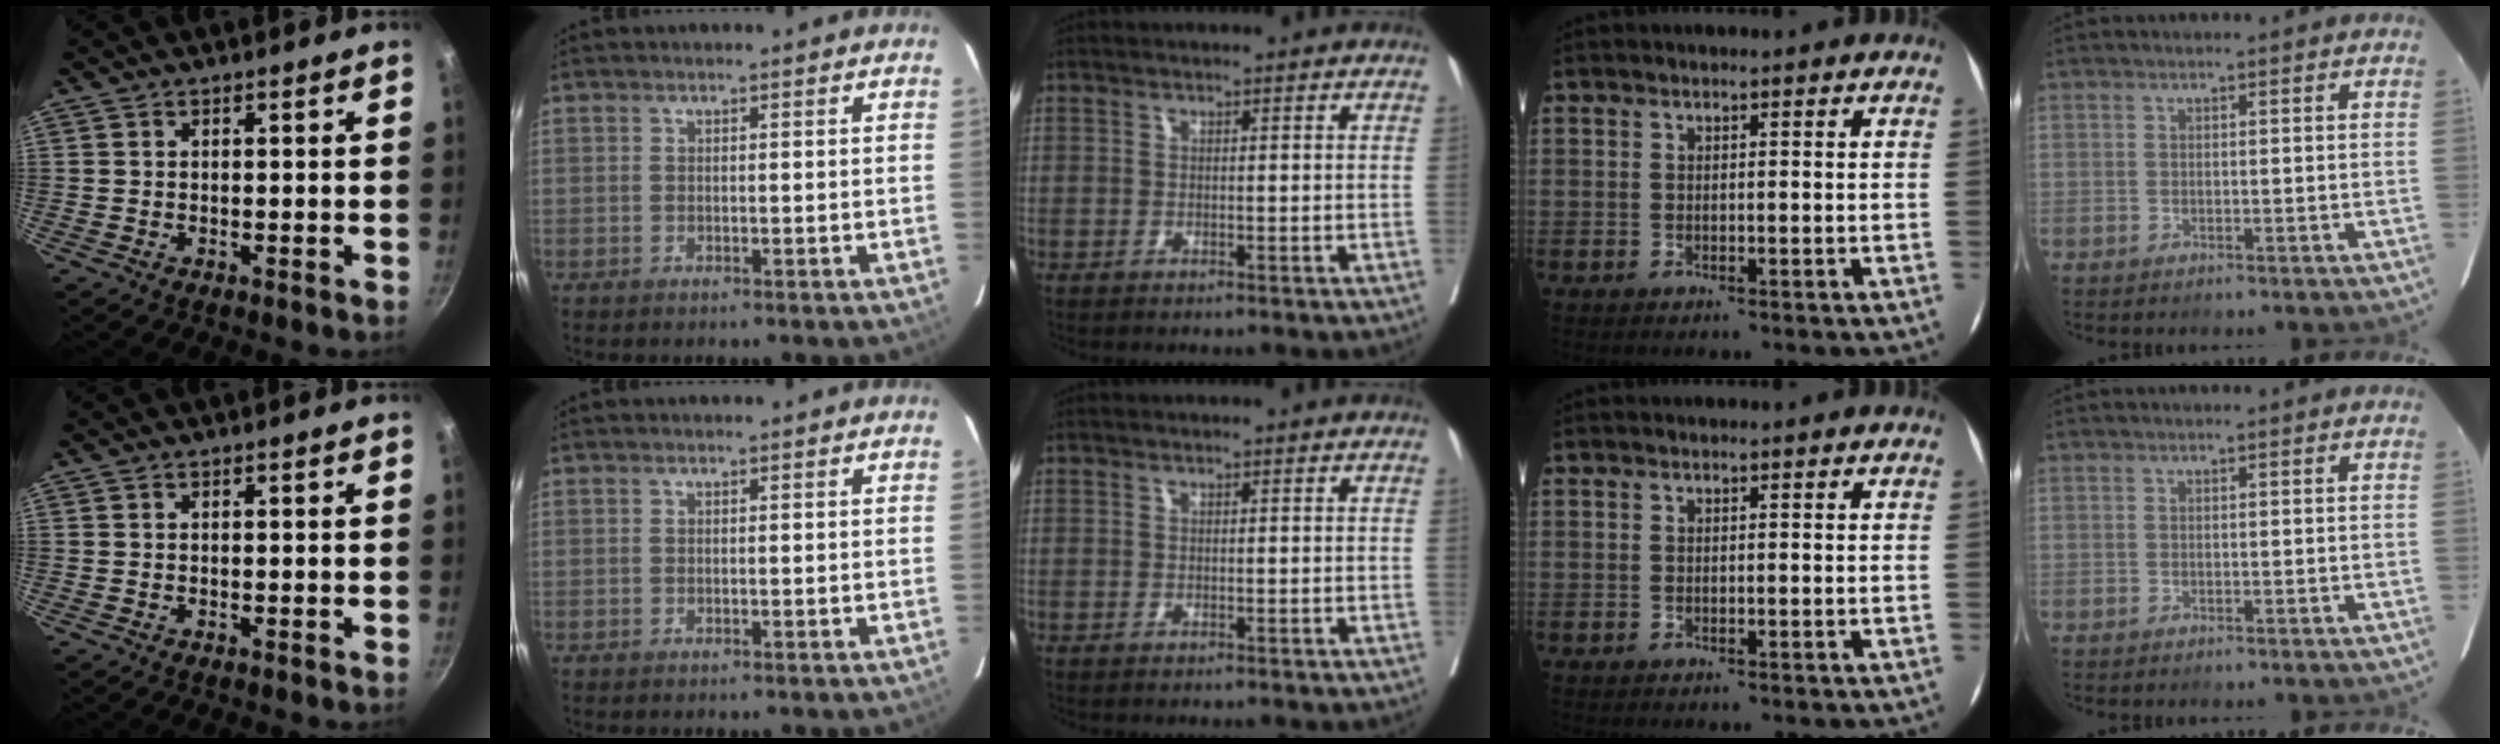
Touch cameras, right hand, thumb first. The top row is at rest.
{}